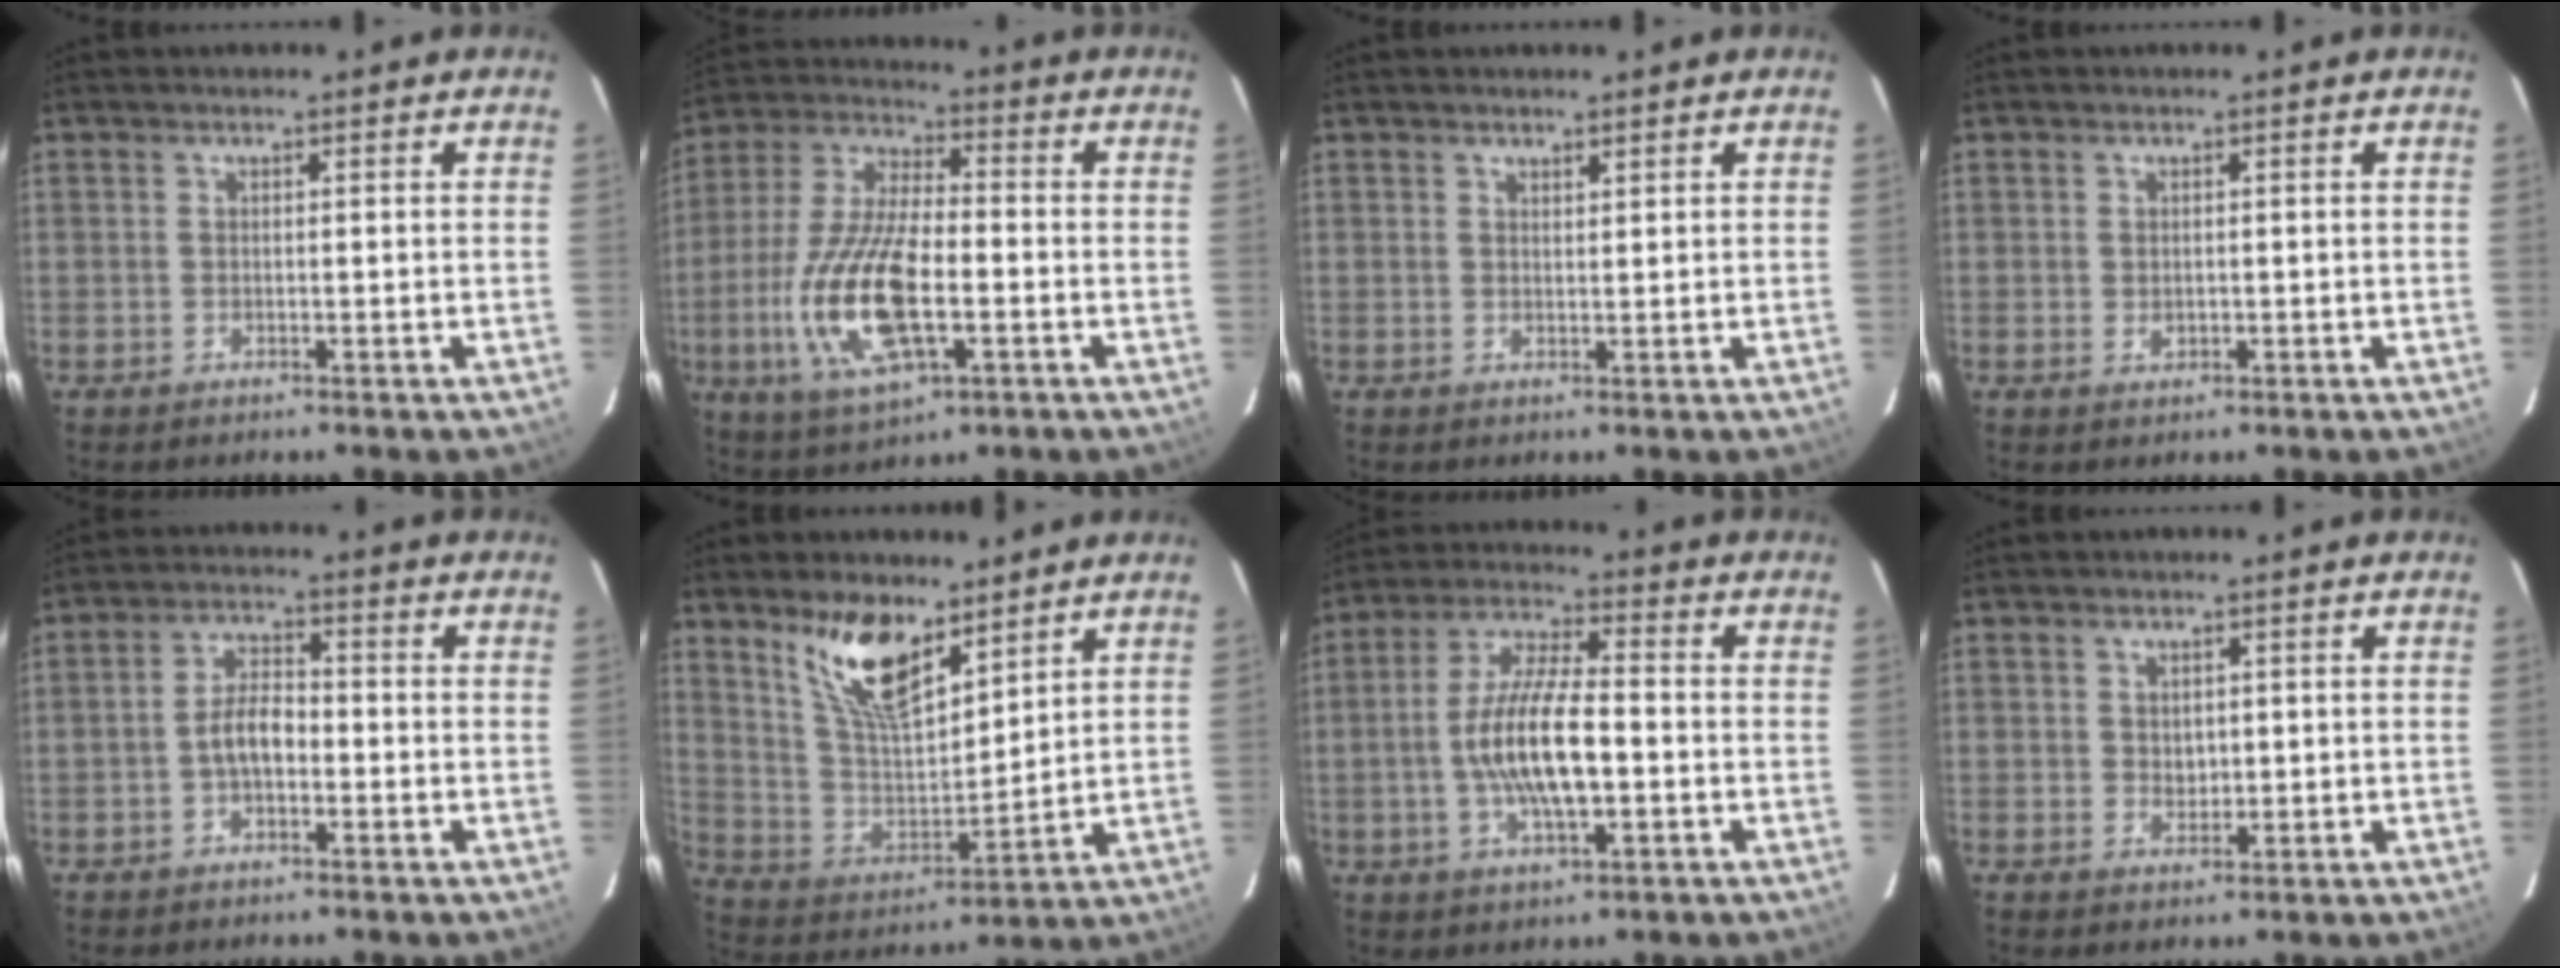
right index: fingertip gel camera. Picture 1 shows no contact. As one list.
[{"total": 17.7, "force": [-4.7, 7.1, 15.6], "torque": [-0.333, -0.011, -0.085]}, {"total": 1.3, "force": [1.2, 0.2, 0.4], "torque": [-0.008, -0.002, 0.020]}, {"total": 1.0, "force": [0.0, 1.0, 0.4], "torque": [-0.004, 0.001, 0.001]}, {"total": 4.7, "force": [-1.6, 2.4, 3.7], "torque": [-0.073, 0.013, -0.028]}, {"total": 13.3, "force": [8.9, 5.0, 8.5], "torque": [-0.160, 0.000, 0.179]}, {"total": 11.9, "force": [-2.0, 3.5, 11.2], "torque": [-0.224, 0.003, -0.037]}, {"total": 2.0, "force": [0.4, 1.7, 1.0], "torque": [-0.013, 0.002, 0.010]}]